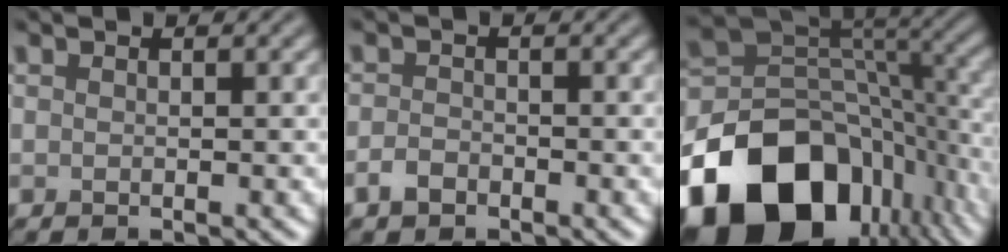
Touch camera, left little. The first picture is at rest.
{"total": 1.6, "force": [-1.1, 0.9, 0.7], "torque": [-0.013, 0.002, -0.024]}
{"total": 18.2, "force": [-10.1, 12.3, 8.8], "torque": [-0.195, -0.018, -0.158]}